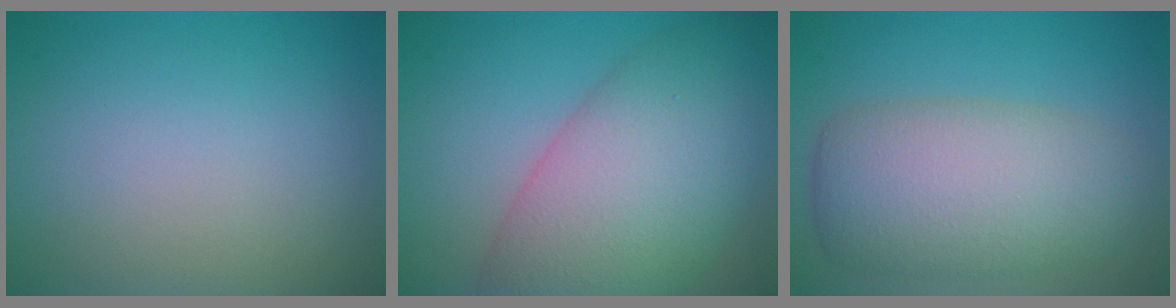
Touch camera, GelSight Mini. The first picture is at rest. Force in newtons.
{"total": 11.2, "press": 11.2, "slide": 0.4}
{"total": 8.1, "press": 8.1, "slide": 0.8}